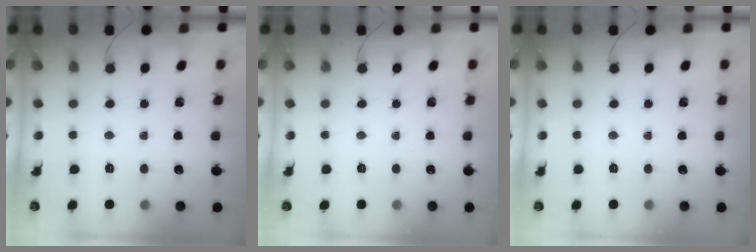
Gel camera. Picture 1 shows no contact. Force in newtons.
{"total": 0.0}
{"total": 0.0}